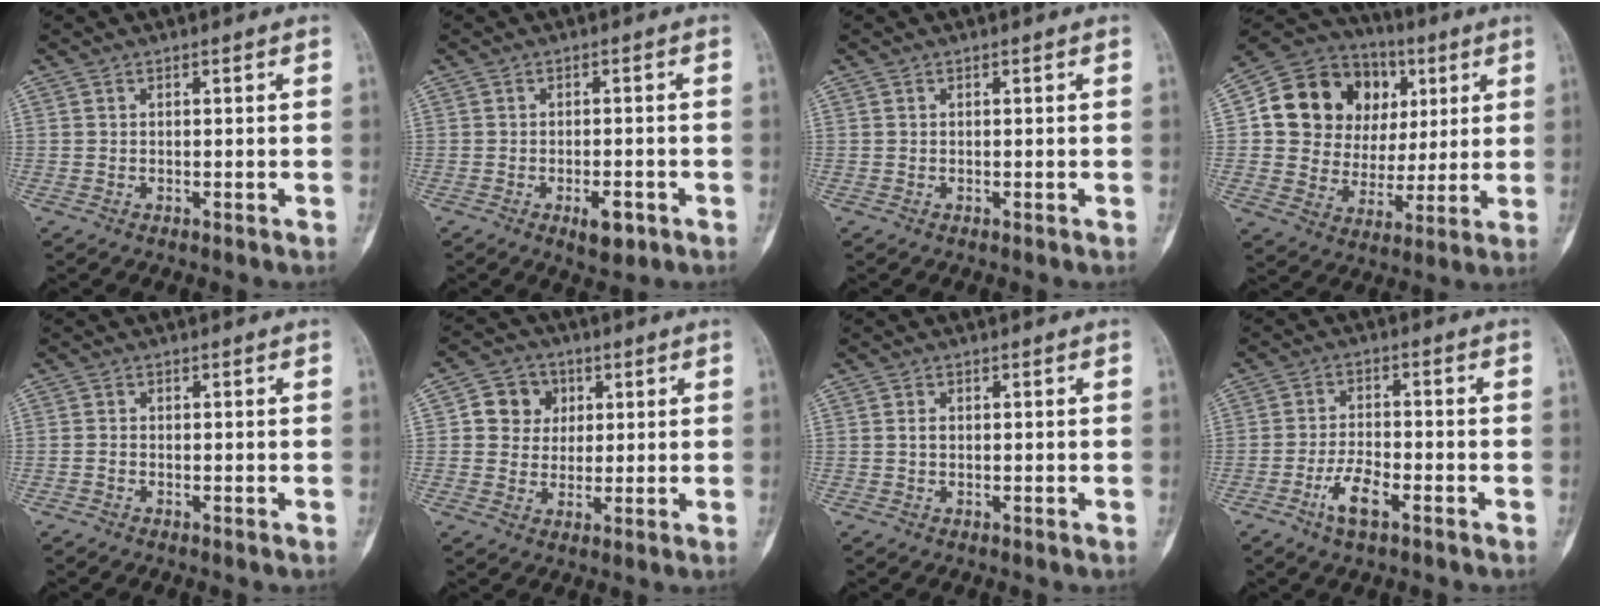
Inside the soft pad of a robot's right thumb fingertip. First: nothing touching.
{"total": 4.2, "force": [-2.0, 1.8, 3.2], "torque": [-0.040, 0.004, -0.023]}
{"total": 0.0}
{"total": 20.1, "force": [5.2, 16.6, 10.0], "torque": [-0.128, 0.027, 0.102]}
{"total": 0.8, "force": [-0.4, 0.6, 0.4], "torque": [-0.006, 0.002, -0.010]}
{"total": 7.5, "force": [1.8, 6.8, 2.5], "torque": [-0.002, 0.002, 0.026]}
{"total": 1.0, "force": [0.1, 0.7, 0.7], "torque": [-0.009, 0.003, 0.000]}
{"total": 6.2, "force": [-3.2, 2.4, 4.7], "torque": [-0.088, 0.015, -0.060]}